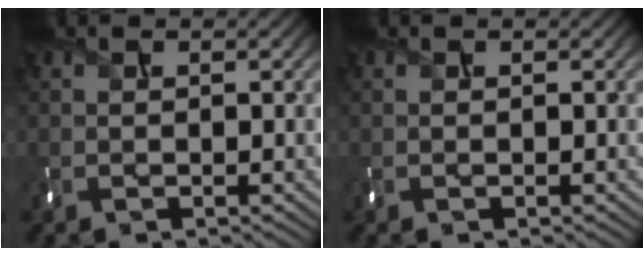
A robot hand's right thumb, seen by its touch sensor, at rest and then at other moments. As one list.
[{"total": 0.0}]